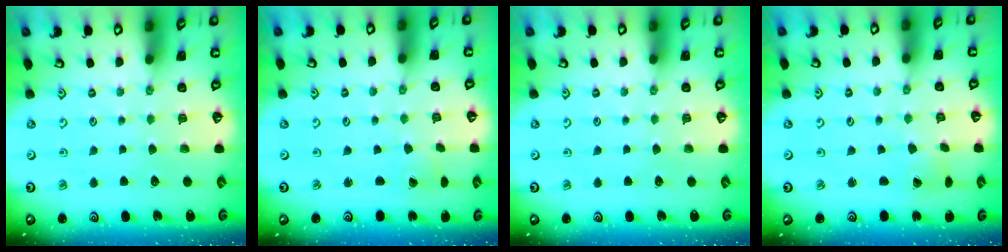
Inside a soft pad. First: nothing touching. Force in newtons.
{"total": 0.8, "press": 0.7, "slide": 0.1}
{"total": 0.0}
{"total": 2.6, "press": 2.6, "slide": 0.1}